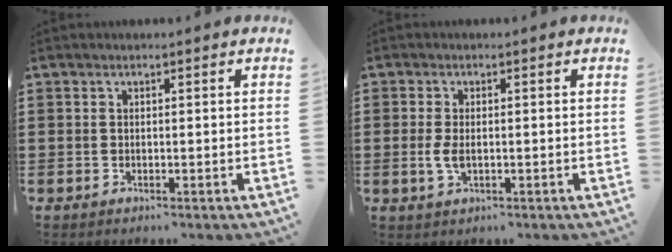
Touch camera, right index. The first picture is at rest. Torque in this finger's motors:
{"motor_torque": [0.56, -0.25, 0.11, 0.07]}